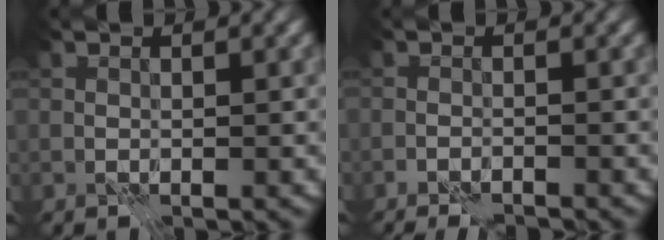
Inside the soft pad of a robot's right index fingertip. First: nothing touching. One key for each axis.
{"total": 1.8, "fx": -1.6, "fy": -0.5, "fz": 0.5, "tx": -0.009, "ty": 0.002, "tz": -0.028}